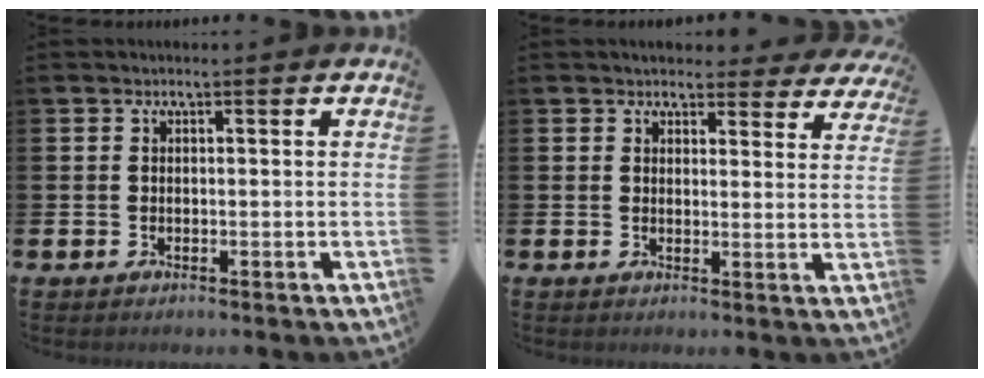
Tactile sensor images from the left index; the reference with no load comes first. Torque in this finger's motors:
{"motor_torque": [0.85, -1.29, 0.33, 0.02]}